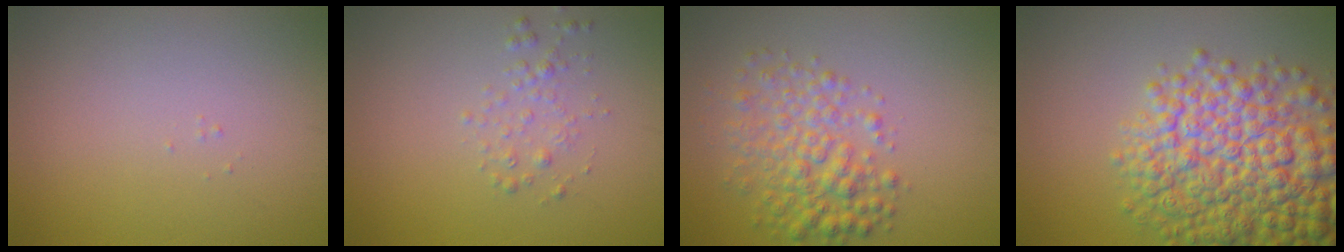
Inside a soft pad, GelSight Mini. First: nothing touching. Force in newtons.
{"total": 1.3, "press": 1.3, "slide": 0.0}
{"total": 4.2, "press": 4.2, "slide": 0.1}
{"total": 9.7, "press": 9.7, "slide": 0.3}